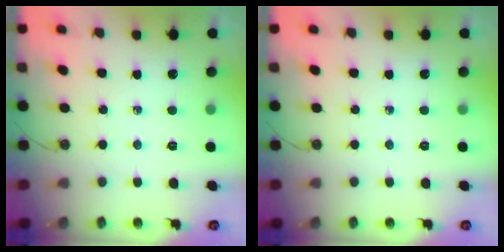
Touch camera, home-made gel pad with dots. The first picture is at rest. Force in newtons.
{"total": 0.0}